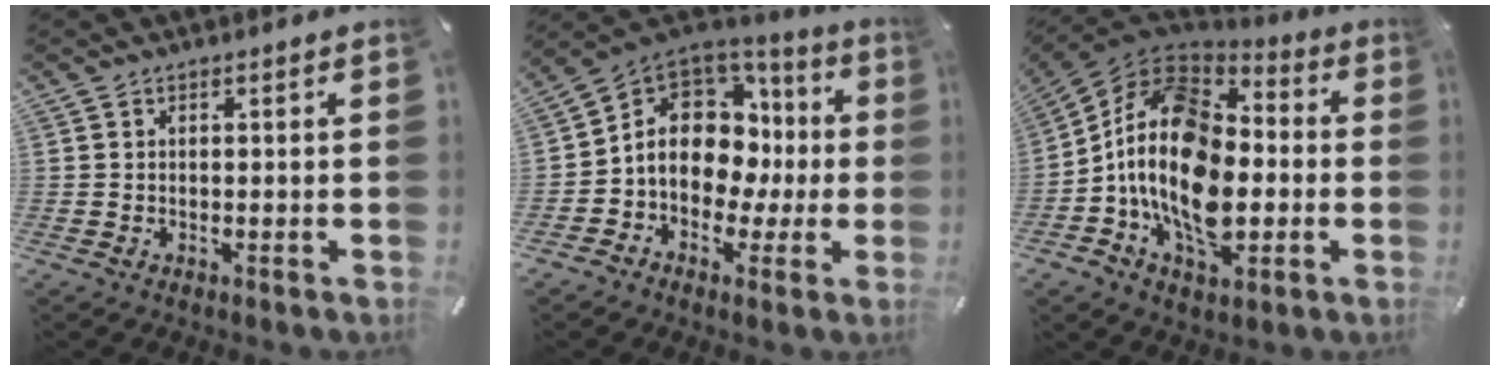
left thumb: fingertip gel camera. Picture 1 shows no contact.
{"total": 12.3, "force": [0.7, 10.1, 7.1], "torque": [-0.136, -0.012, 0.016]}
{"total": 21.4, "force": [-3.8, 14.6, 15.2], "torque": [-0.316, 0.012, -0.068]}